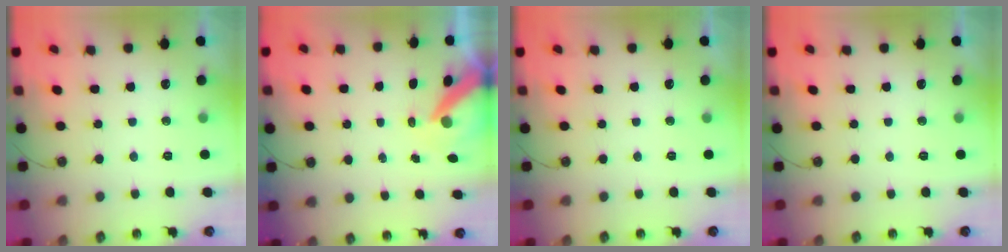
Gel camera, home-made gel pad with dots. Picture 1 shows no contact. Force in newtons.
{"total": 8.4, "press": 8.3, "slide": 1.2}
{"total": 0.0}
{"total": 0.0}